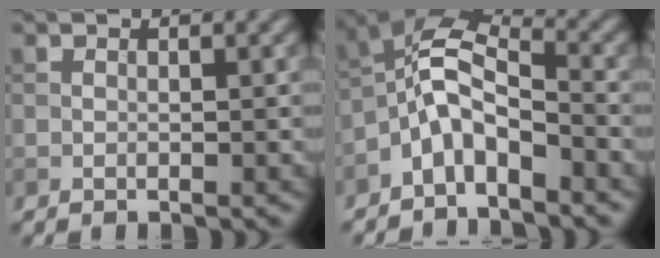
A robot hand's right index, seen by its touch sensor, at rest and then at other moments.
{"total": 5.2, "force": [-2.9, 2.1, 3.8], "torque": [-0.071, 0.012, -0.068]}